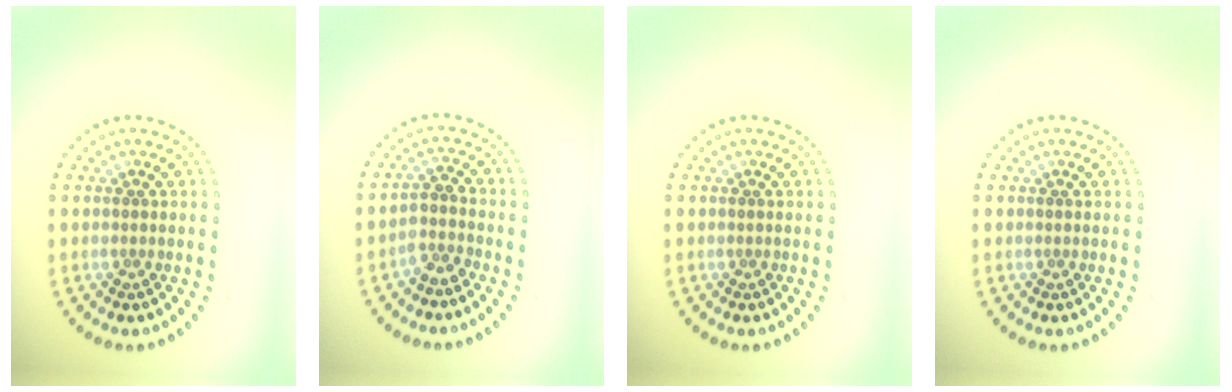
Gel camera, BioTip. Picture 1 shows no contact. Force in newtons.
{"total": 1.9, "press": 1.4, "slide": 1.3}
{"total": 0.0}
{"total": 0.0}